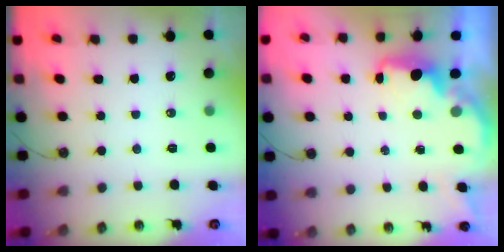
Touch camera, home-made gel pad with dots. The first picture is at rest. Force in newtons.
{"total": 2.3, "press": 2.1, "slide": 0.8}